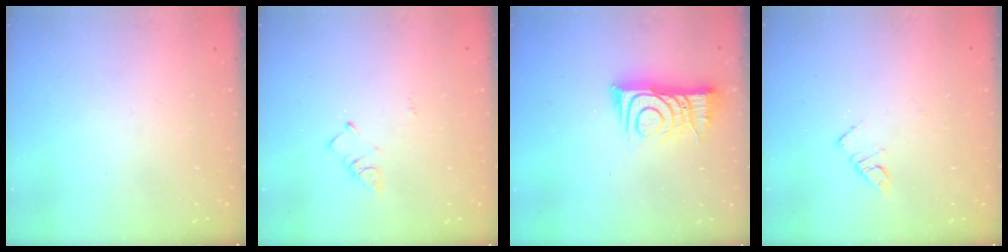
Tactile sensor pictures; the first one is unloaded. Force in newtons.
{"total": 3.2, "press": 3.2, "slide": 0.5}
{"total": 10.3, "press": 10.3, "slide": 0.9}
{"total": 3.9, "press": 3.8, "slide": 0.4}